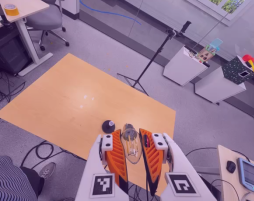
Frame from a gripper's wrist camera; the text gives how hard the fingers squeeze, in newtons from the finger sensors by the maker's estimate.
{"total": 23.7, "left": 25.9, "right": 21.5}